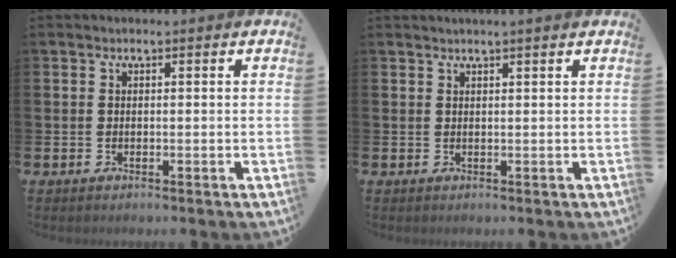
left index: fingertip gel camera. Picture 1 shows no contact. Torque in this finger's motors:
{"motor_torque": [0.97, -1.18, 0.41, 0.08]}